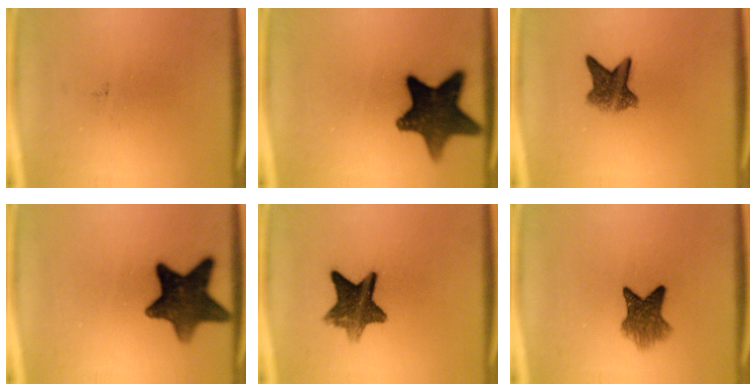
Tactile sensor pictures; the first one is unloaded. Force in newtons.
{"total": 14.4}
{"total": 5.9}
{"total": 12.7}
{"total": 9.6}
{"total": 5.9}